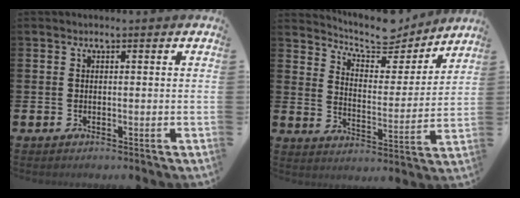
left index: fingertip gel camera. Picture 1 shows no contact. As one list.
[{"total": 8.4, "force": [7.8, 2.4, 2.0], "torque": [-0.058, -0.060, 0.136]}]